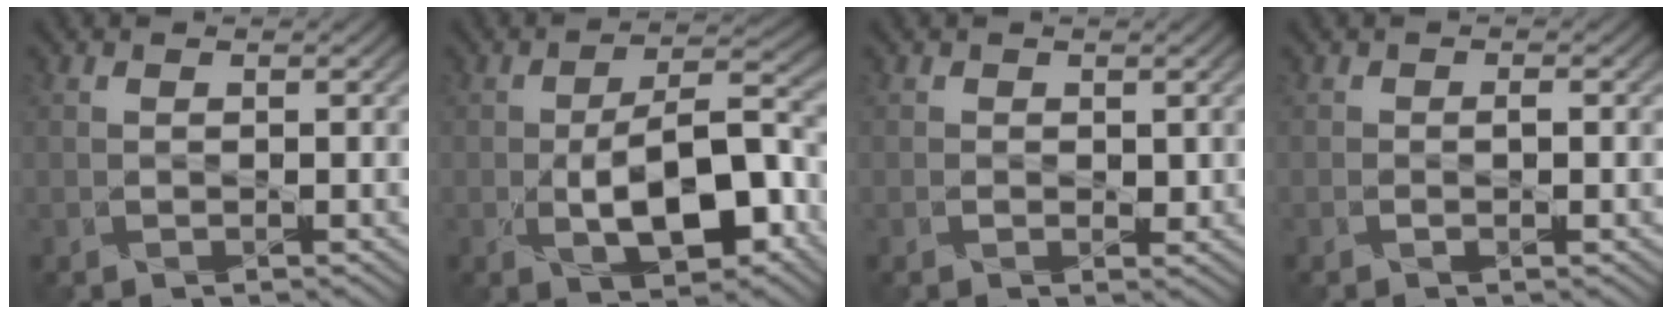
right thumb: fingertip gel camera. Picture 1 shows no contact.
{"total": 9.5, "force": [-2.8, 4.3, 8.0], "torque": [-0.130, -0.006, -0.046]}
{"total": 0.7, "force": [0.1, 0.7, 0.2], "torque": [-0.002, -0.003, 0.002]}
{"total": 1.0, "force": [-0.6, 0.5, 0.7], "torque": [-0.007, -0.005, -0.012]}